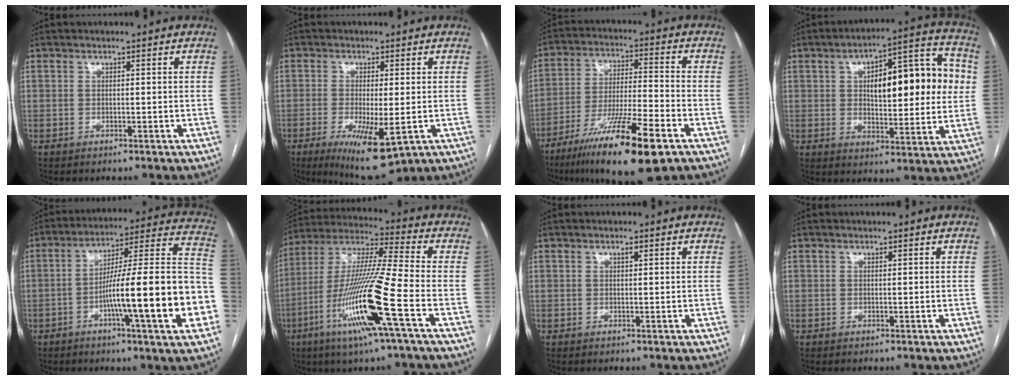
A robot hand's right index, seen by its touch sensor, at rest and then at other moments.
{"total": 9.8, "force": [-3.7, 2.2, 8.8], "torque": [-0.145, -0.025, -0.050]}
{"total": 17.4, "force": [-10.2, 1.6, 14.0], "torque": [-0.245, -0.039, -0.177]}
{"total": 18.5, "force": [3.1, 6.3, 17.1], "torque": [-0.238, 0.036, 0.047]}
{"total": 22.1, "force": [-6.2, 0.8, 21.2], "torque": [-0.259, 0.013, -0.093]}
{"total": 18.3, "force": [-6.9, -0.5, 16.9], "torque": [-0.350, -0.021, -0.135]}
{"total": 0.6, "force": [0.4, 0.1, 0.5], "torque": [-0.011, 0.000, 0.005]}
{"total": 0.0}